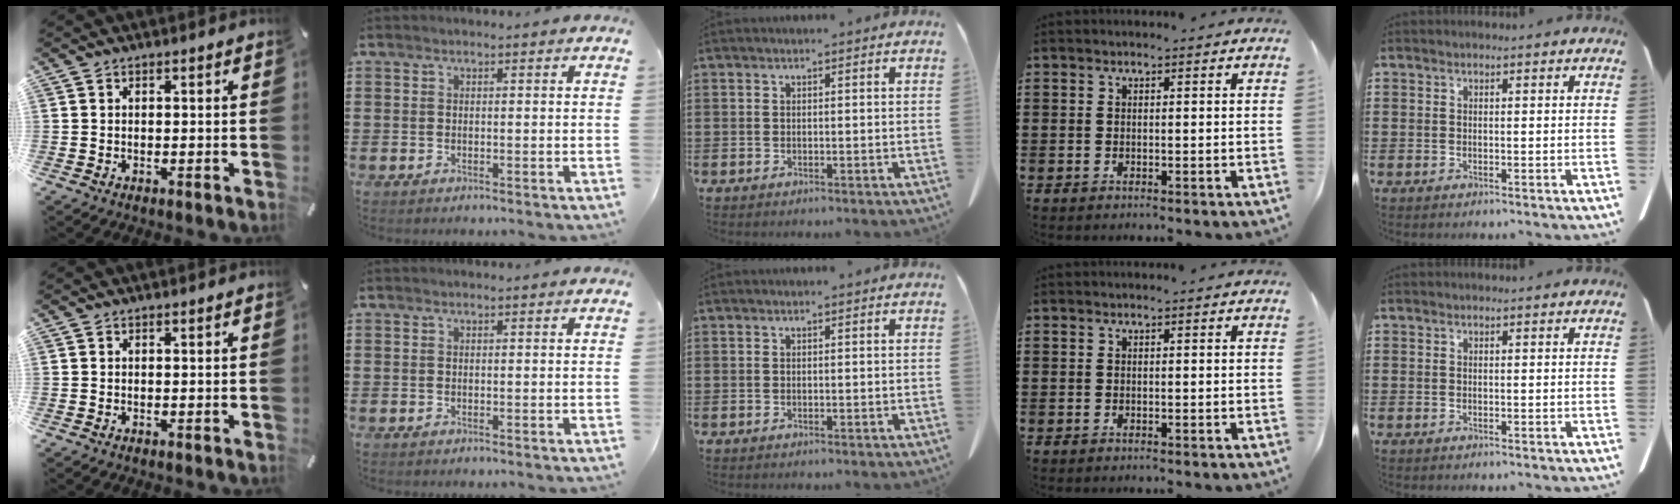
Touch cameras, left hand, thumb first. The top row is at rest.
{}